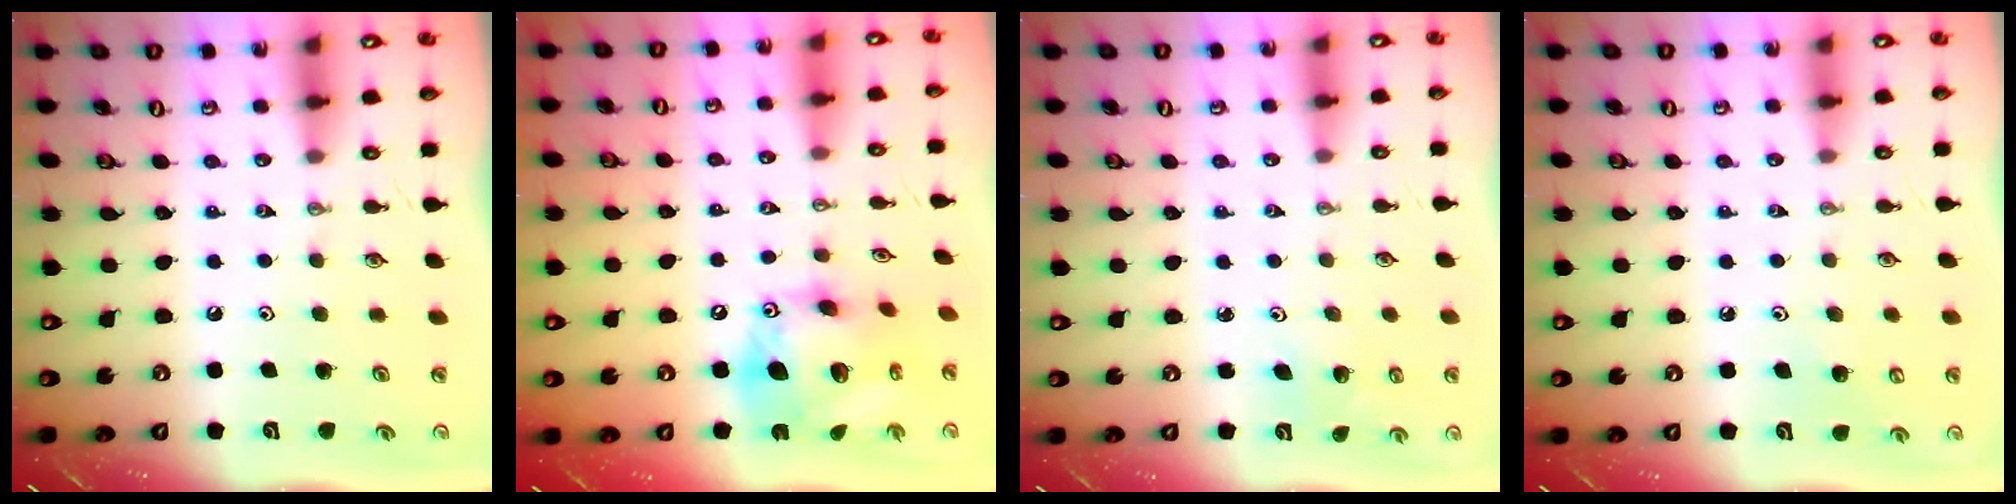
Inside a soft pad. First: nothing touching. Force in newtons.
{"total": 17.9, "press": 17.8, "slide": 1.6}
{"total": 2.6, "press": 2.6, "slide": 0.2}
{"total": 5.4, "press": 5.4, "slide": 0.7}